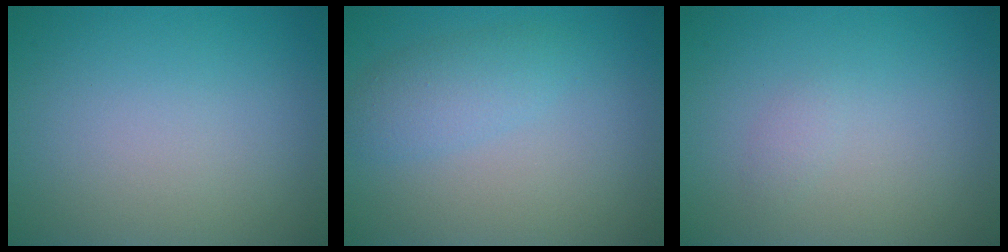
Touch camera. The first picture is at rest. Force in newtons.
{"total": 2.4, "press": 2.4, "slide": 0.1}
{"total": 0.7, "press": 0.7, "slide": 0.1}